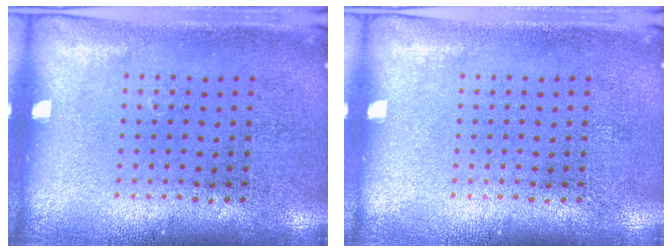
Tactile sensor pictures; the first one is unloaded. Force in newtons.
{"total": 0.0}